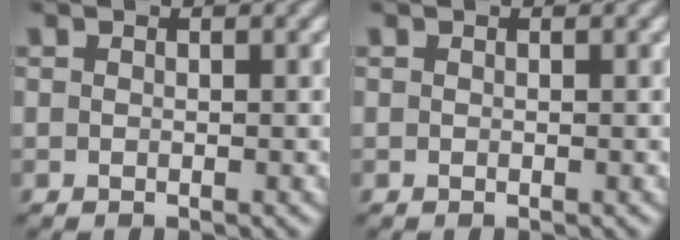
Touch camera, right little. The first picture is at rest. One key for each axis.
{"total": 0.0}